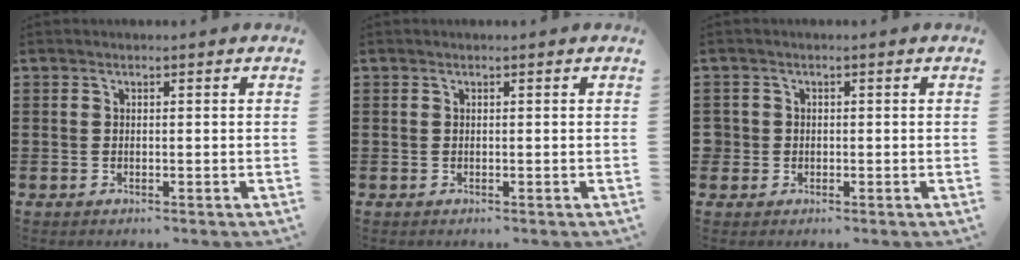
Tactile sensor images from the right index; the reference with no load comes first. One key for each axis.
{"total": 0.0}
{"total": 1.6, "fx": -0.2, "fy": 1.5, "fz": 0.3, "tx": -0.011, "ty": 0.005, "tz": -0.007}